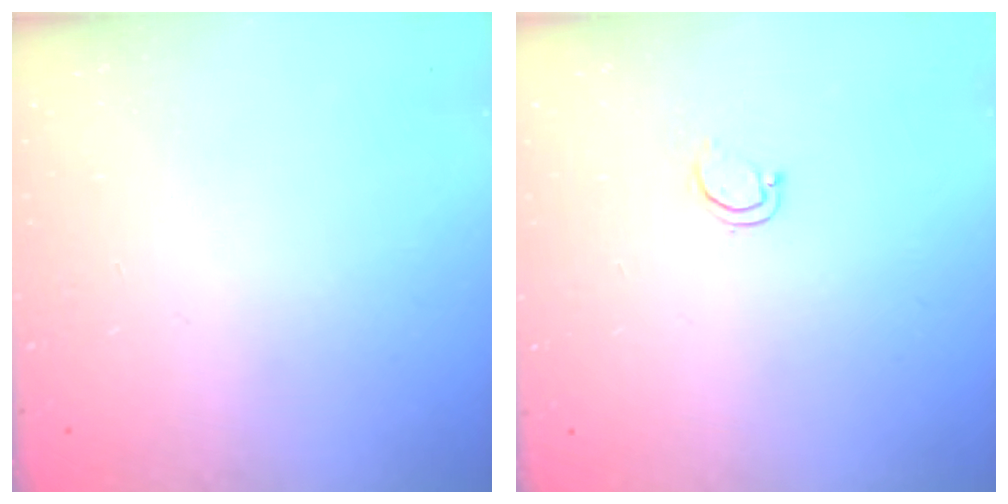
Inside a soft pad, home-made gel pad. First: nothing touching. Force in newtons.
{"total": 2.8, "press": 2.8, "slide": 0.2}